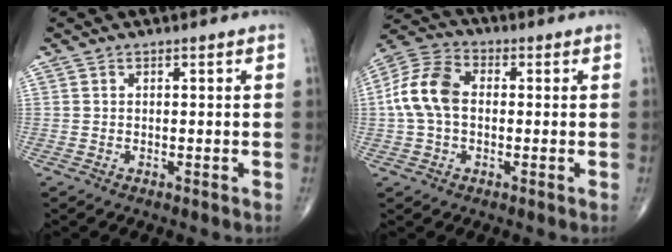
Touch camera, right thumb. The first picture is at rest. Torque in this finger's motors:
{"motor_torque": [0.14, 0.27, 0.71, 0.10, 0.11]}